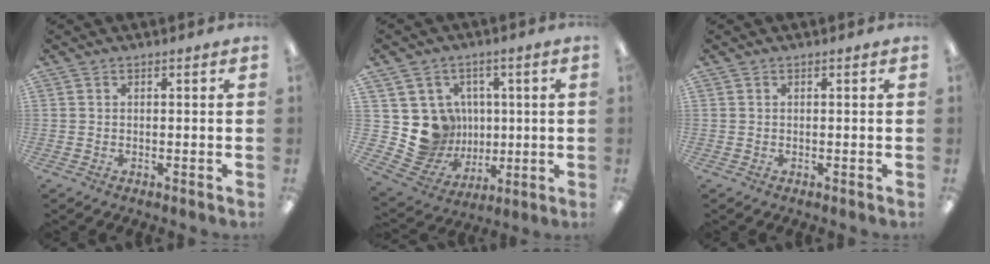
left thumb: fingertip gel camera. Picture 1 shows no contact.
{"total": 12.6, "force": [1.7, 12.2, 2.6], "torque": [-0.068, -0.020, 0.053]}
{"total": 0.0}